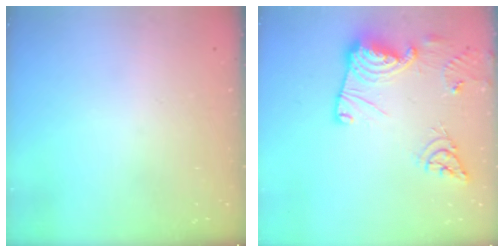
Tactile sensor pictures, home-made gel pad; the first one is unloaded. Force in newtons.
{"total": 18.1, "press": 18.0, "slide": 1.7}